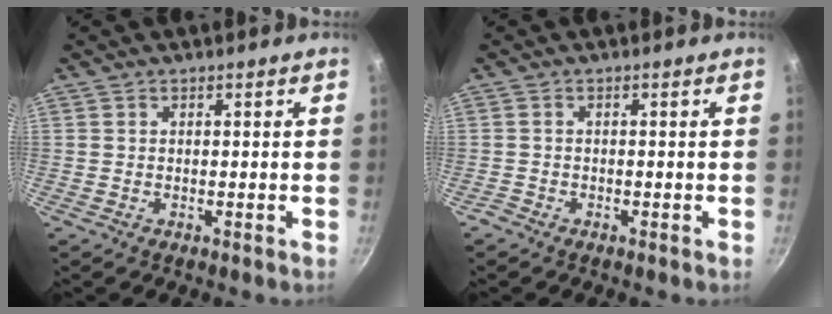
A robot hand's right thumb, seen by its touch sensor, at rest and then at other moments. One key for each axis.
{"total": 0.8, "fx": -0.7, "fy": 0.3, "fz": 0.1, "tx": -0.013, "ty": 0.007, "tz": -0.016}